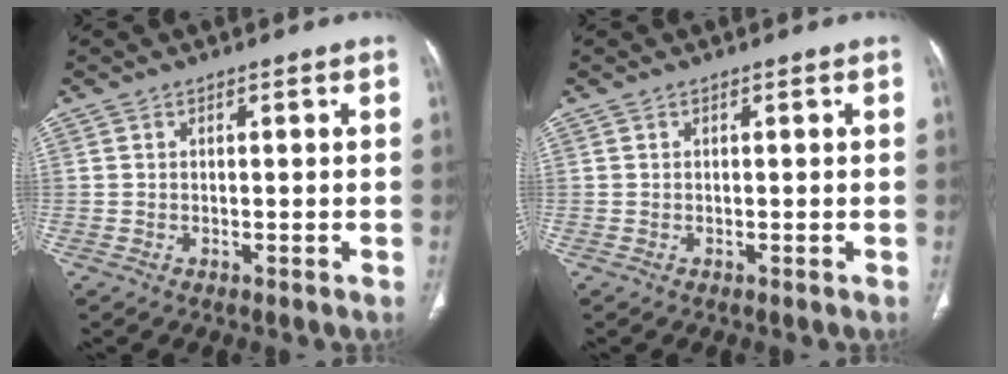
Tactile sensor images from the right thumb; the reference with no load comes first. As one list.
[{"total": 0.0}]